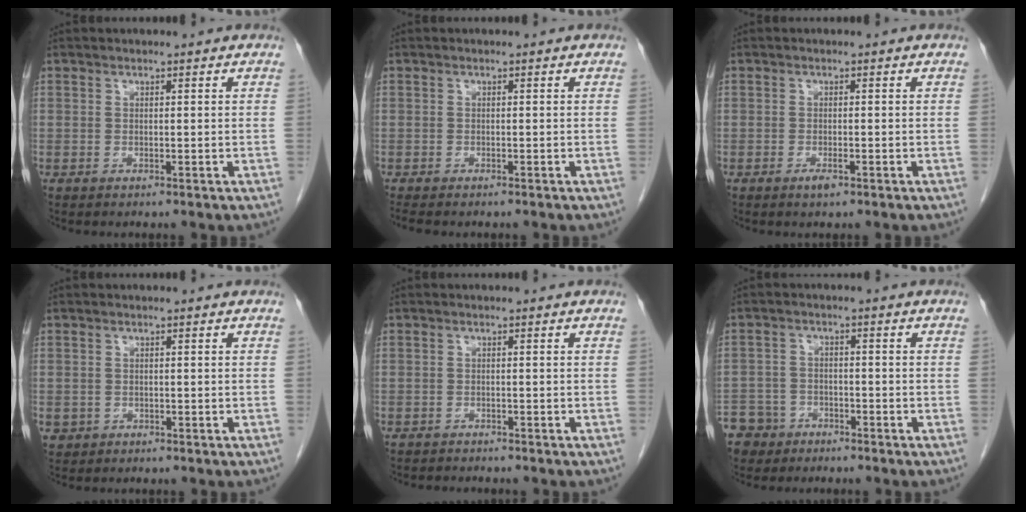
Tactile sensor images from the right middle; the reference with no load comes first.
{"total": 2.7, "force": [-2.3, 0.8, 1.2], "torque": [-0.021, -0.007, -0.028]}
{"total": 1.3, "force": [-0.8, 0.4, 1.0], "torque": [-0.018, -0.001, -0.011]}
{"total": 4.2, "force": [-1.6, 3.8, 0.9], "torque": [-0.021, 0.000, -0.019]}
{"total": 2.2, "force": [-2.1, 0.6, 0.1], "torque": [-0.003, -0.005, -0.031]}
{"total": 7.5, "force": [-5.3, 5.3, 0.7], "torque": [-0.025, 0.001, -0.094]}